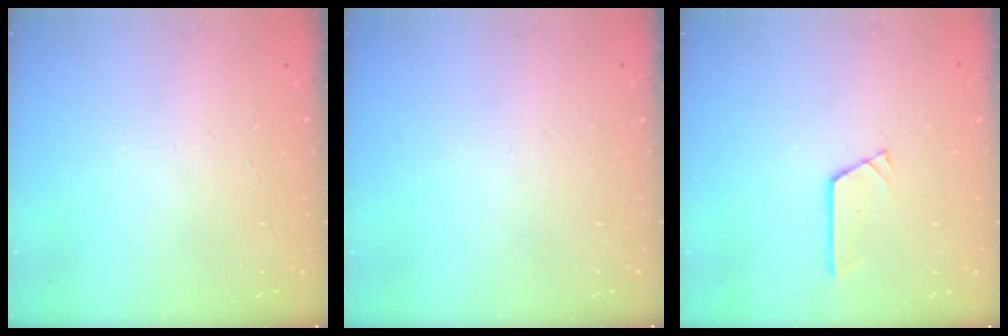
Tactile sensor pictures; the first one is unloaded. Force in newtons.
{"total": 0.0}
{"total": 3.4, "press": 3.4, "slide": 0.4}